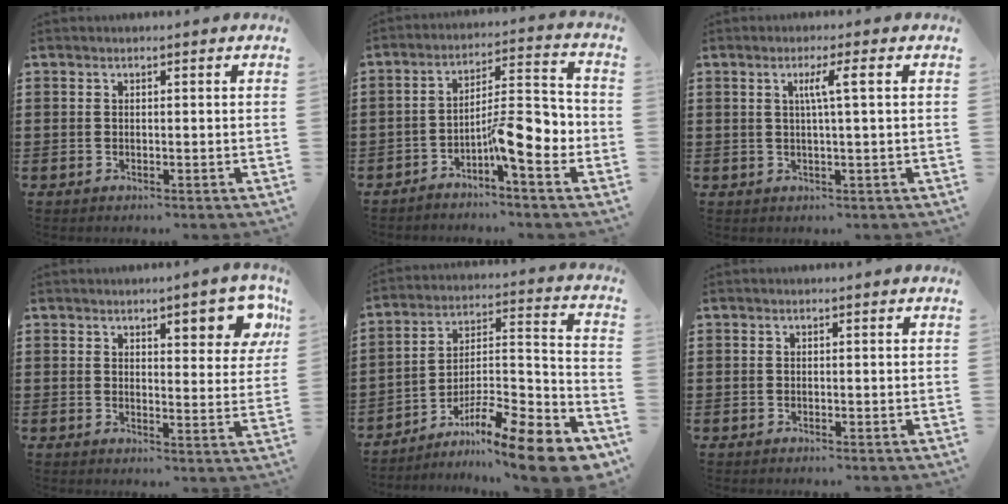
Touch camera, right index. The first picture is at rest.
{"total": 9.6, "force": [-4.6, 1.9, 8.2], "torque": [-0.125, -0.004, -0.086]}
{"total": 3.6, "force": [0.7, -0.2, 3.5], "torque": [-0.068, -0.001, 0.006]}
{"total": 7.2, "force": [4.5, 2.0, 5.3], "torque": [-0.071, -0.010, 0.070]}
{"total": 11.9, "force": [-9.2, 1.5, 7.3], "torque": [-0.105, 0.020, -0.175]}
{"total": 0.0}